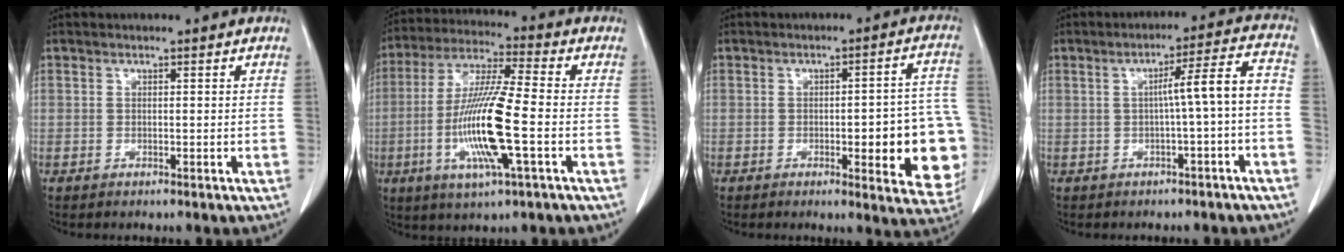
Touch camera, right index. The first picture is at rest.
{"total": 14.6, "force": [-3.4, 0.8, 14.2], "torque": [-0.288, -0.014, -0.068]}
{"total": 13.8, "force": [-2.9, 3.3, 13.1], "torque": [-0.103, 0.017, -0.027]}
{"total": 6.5, "force": [-1.2, -0.3, 6.4], "torque": [-0.092, 0.023, -0.015]}